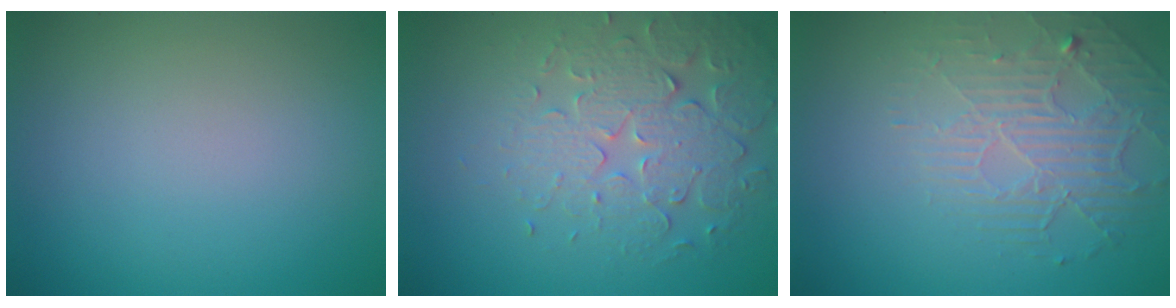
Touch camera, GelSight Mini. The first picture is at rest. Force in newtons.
{"total": 4.5, "press": 4.1, "slide": 1.9}
{"total": 2.6, "press": 2.0, "slide": 1.7}